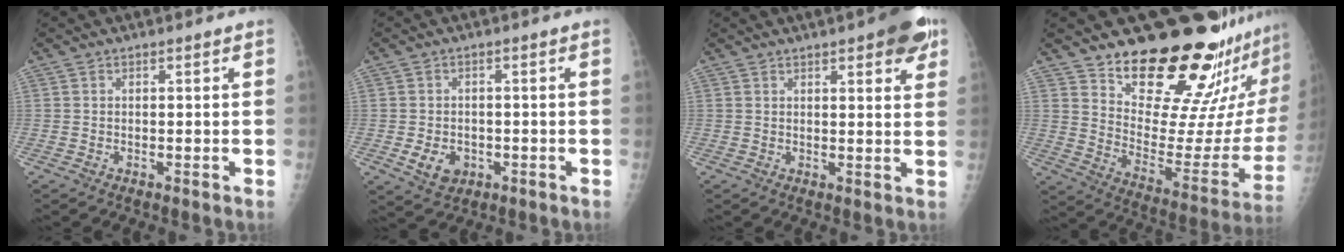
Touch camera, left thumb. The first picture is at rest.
{"total": 5.2, "force": [-1.5, 4.1, 2.9], "torque": [-0.035, 0.002, -0.016]}
{"total": 8.9, "force": [4.8, 2.9, 6.9], "torque": [-0.064, -0.014, 0.054]}
{"total": 25.3, "force": [20.8, 6.9, 12.6], "torque": [-0.143, -0.176, 0.292]}